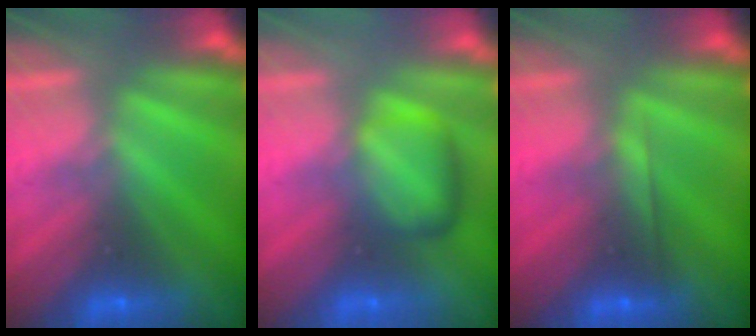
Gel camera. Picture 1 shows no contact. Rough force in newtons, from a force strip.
{"total": 2.4}
{"total": 1.9}